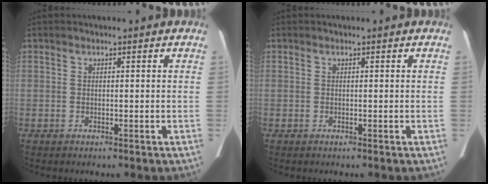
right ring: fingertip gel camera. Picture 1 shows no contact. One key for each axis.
{"total": 0.0}